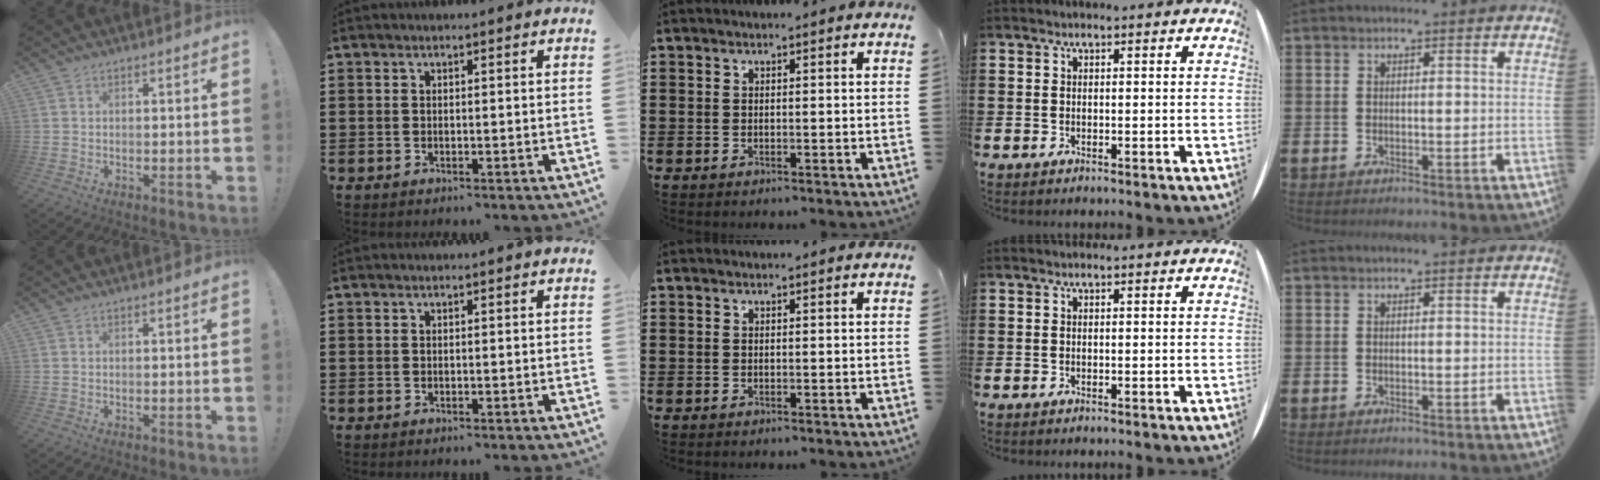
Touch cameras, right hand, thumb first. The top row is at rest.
{}